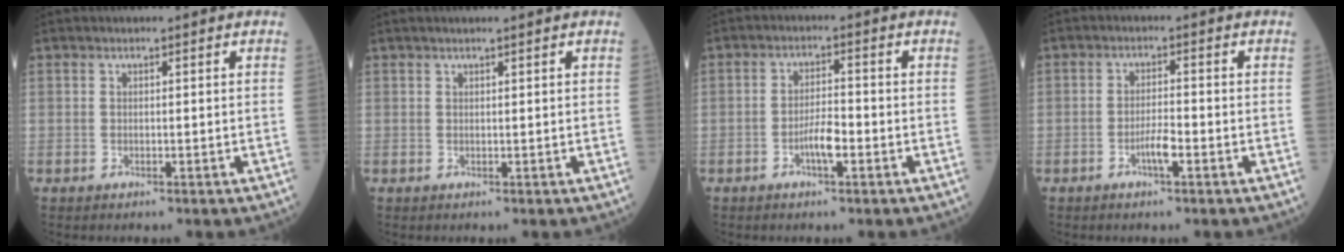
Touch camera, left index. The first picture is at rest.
{"total": 1.6, "force": [1.2, -0.1, 1.0], "torque": [-0.012, 0.011, 0.021]}
{"total": 3.9, "force": [-1.8, 0.8, 3.3], "torque": [-0.065, 0.000, -0.035]}
{"total": 2.9, "force": [-1.5, 0.4, 2.4], "torque": [-0.046, -0.001, -0.030]}